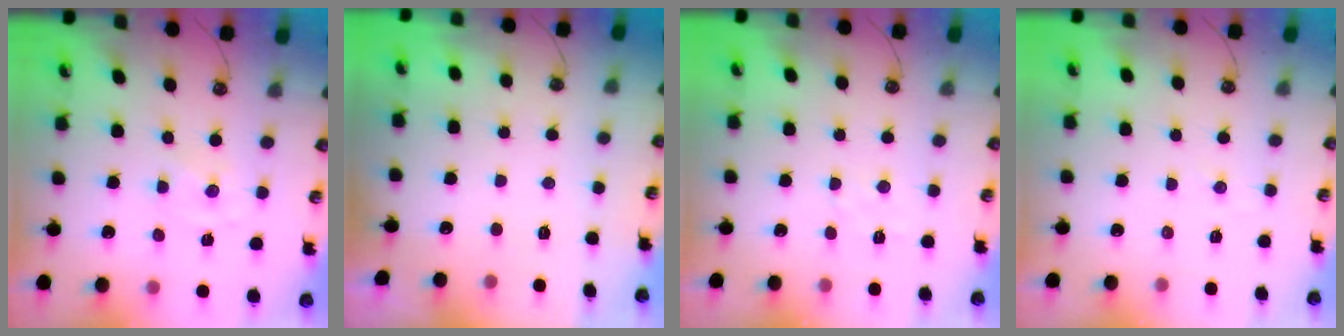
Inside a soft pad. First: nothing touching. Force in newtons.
{"total": 0.0}
{"total": 3.6, "press": 3.5, "slide": 0.5}
{"total": 2.7, "press": 2.7, "slide": 0.3}